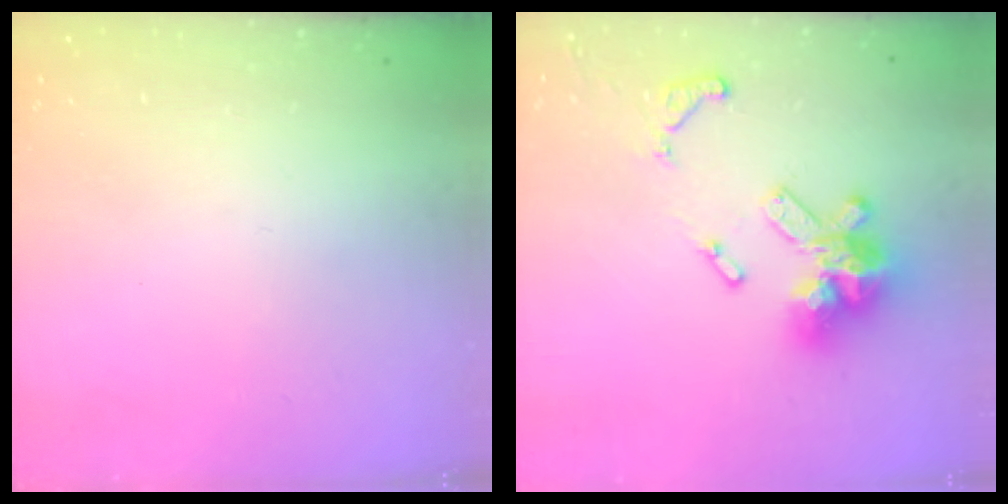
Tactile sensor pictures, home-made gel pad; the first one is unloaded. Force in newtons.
{"total": 17.1, "press": 17.0, "slide": 1.7}